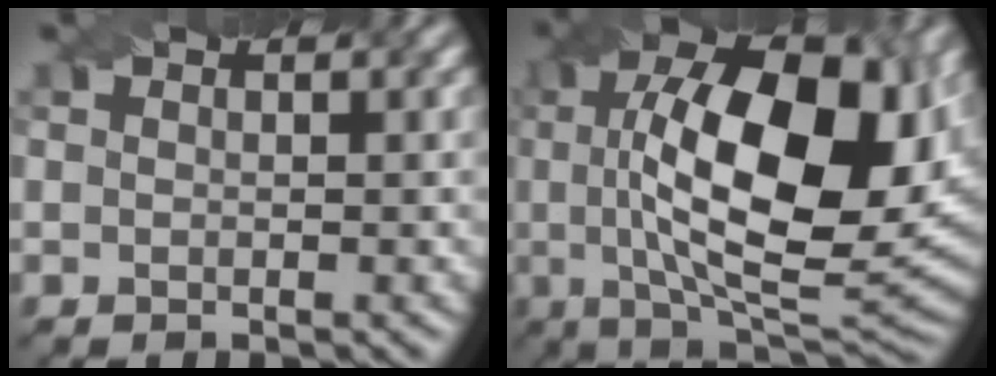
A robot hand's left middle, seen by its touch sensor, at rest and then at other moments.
{"total": 15.5, "force": [1.9, 6.6, 13.9], "torque": [-0.223, 0.007, 0.035]}